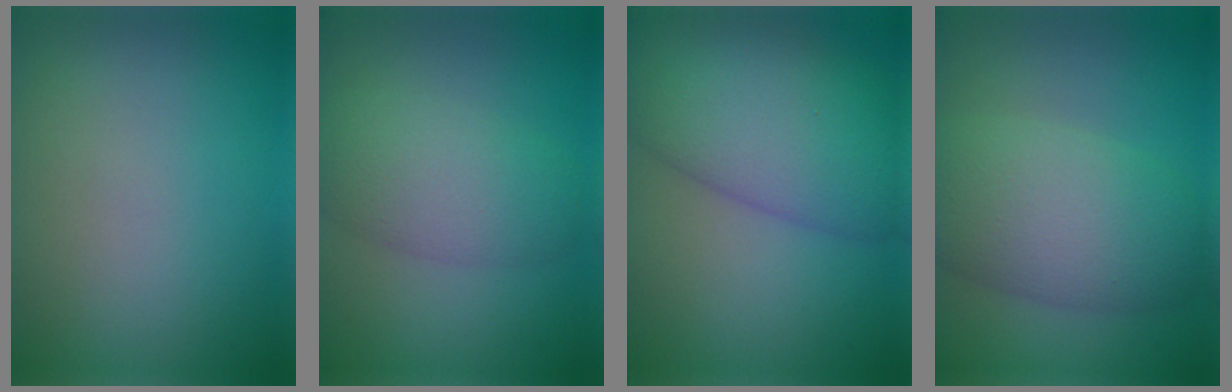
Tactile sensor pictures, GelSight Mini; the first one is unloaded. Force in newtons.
{"total": 5.2, "press": 5.2, "slide": 0.4}
{"total": 9.9, "press": 9.9, "slide": 0.3}
{"total": 7.9, "press": 7.9, "slide": 0.4}